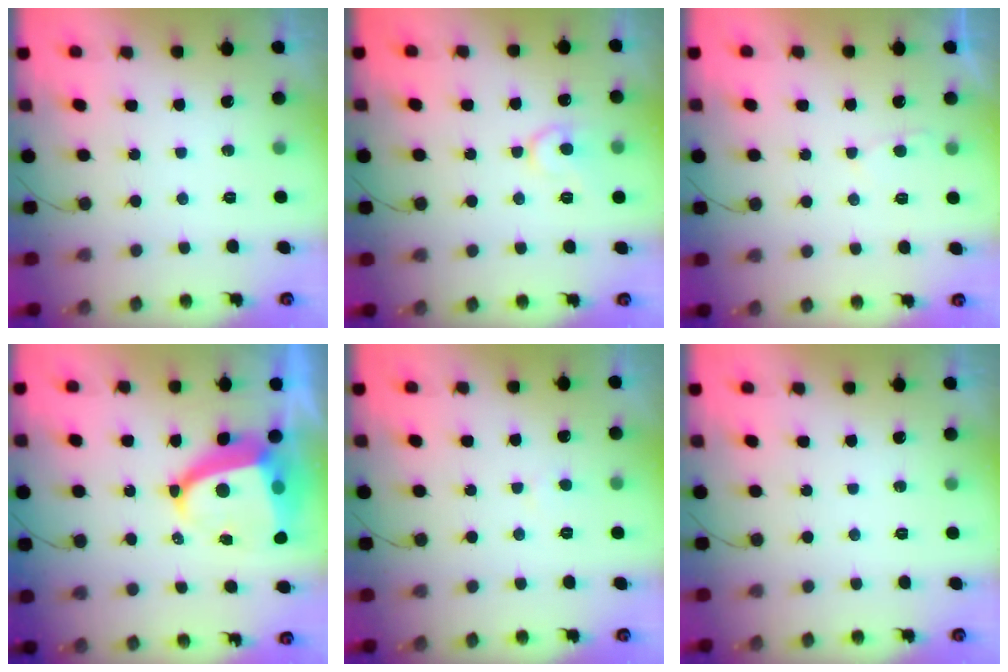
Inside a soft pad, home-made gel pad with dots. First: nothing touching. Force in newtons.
{"total": 8.6, "press": 8.6, "slide": 0.8}
{"total": 2.5, "press": 2.5, "slide": 0.4}
{"total": 10.3, "press": 10.3, "slide": 1.2}
{"total": 1.1, "press": 1.1, "slide": 0.1}
{"total": 0.0}